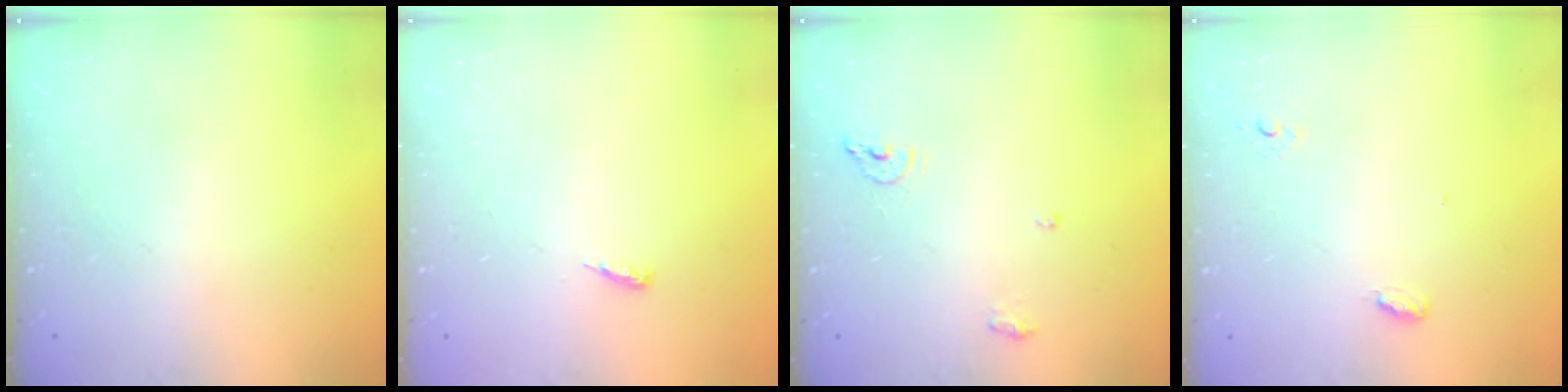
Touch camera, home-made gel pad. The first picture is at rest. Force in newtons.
{"total": 4.6, "press": 4.5, "slide": 0.9}
{"total": 6.1, "press": 5.9, "slide": 1.4}
{"total": 4.2, "press": 4.0, "slide": 1.3}